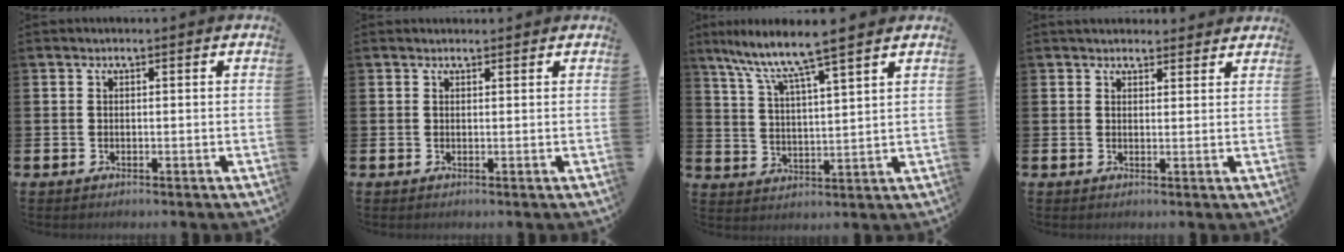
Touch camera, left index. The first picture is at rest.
{"total": 0.7, "force": [0.7, 0.2, 0.1], "torque": [0.010, -0.003, 0.010]}
{"total": 7.8, "force": [6.9, 0.1, 3.7], "torque": [-0.104, -0.037, 0.117]}
{"total": 2.7, "force": [2.6, 0.8, 0.0], "torque": [0.006, -0.012, 0.045]}